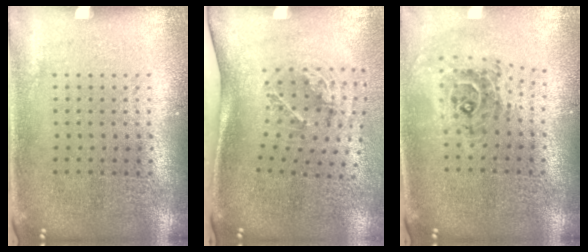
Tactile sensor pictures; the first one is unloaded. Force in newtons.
{"total": 2.0, "press": 1.3, "slide": 1.6}
{"total": 0.9, "press": 0.9, "slide": 0.2}